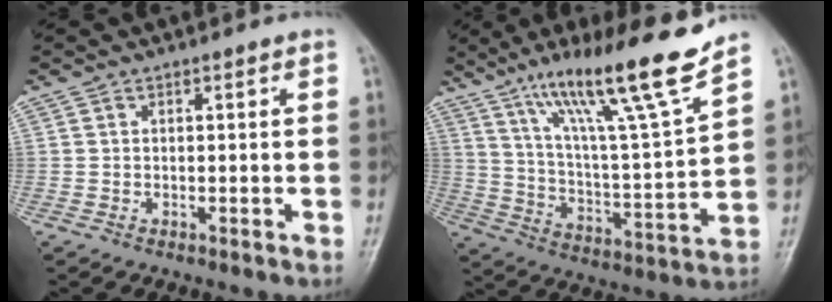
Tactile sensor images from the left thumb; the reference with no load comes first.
{"total": 19.5, "force": [13.5, 0.8, 14.0], "torque": [-0.212, -0.071, 0.228]}